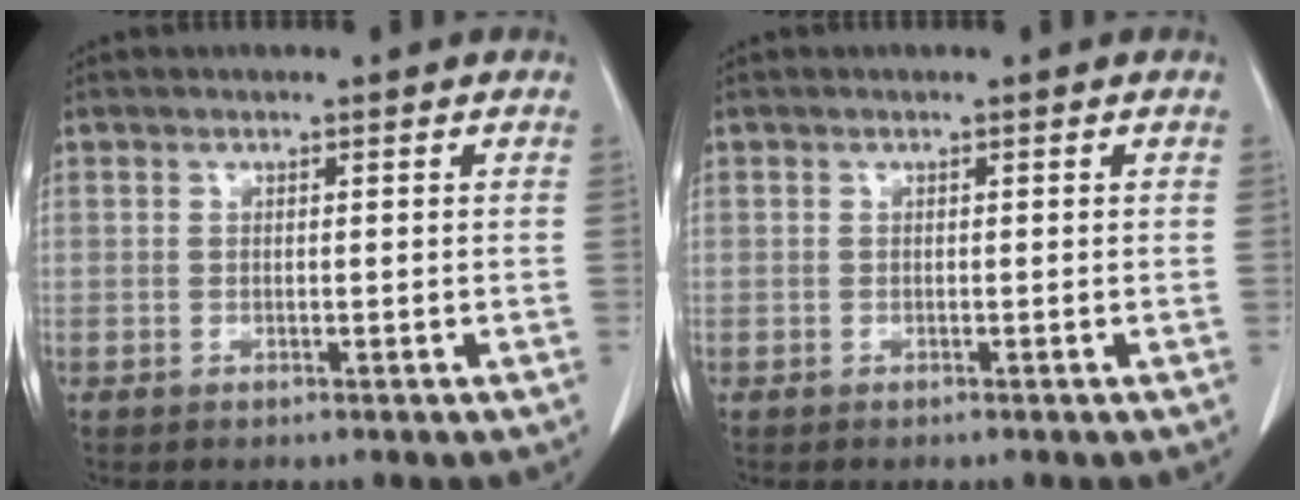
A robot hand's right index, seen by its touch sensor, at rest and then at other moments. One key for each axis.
{"total": 0.0}